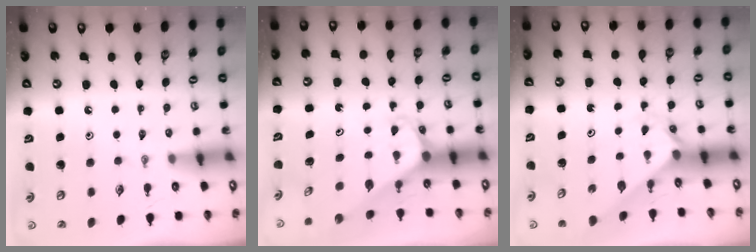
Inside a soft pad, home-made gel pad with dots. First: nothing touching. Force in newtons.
{"total": 1.9, "press": 1.9, "slide": 0.1}
{"total": 2.0, "press": 2.0, "slide": 0.2}